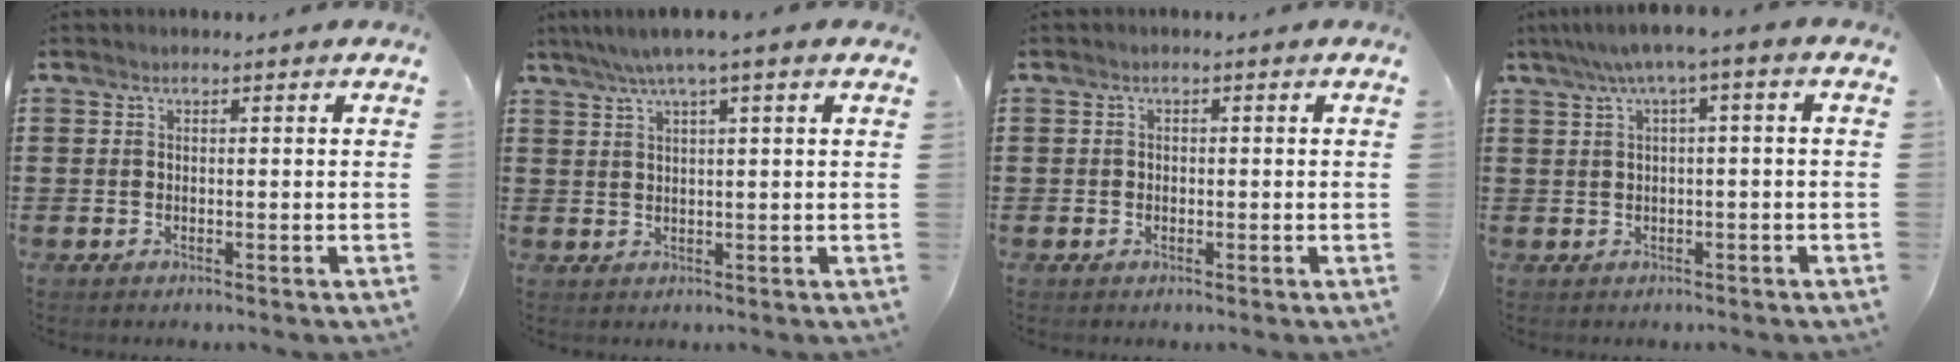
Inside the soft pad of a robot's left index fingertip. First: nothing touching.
{"total": 3.5, "force": [2.1, -0.2, 2.8], "torque": [-0.058, 0.004, 0.035]}
{"total": 0.8, "force": [-0.2, 0.8, 0.2], "torque": [-0.006, 0.005, -0.005]}
{"total": 3.3, "force": [-0.1, 0.2, 3.2], "torque": [-0.060, 0.002, -0.007]}